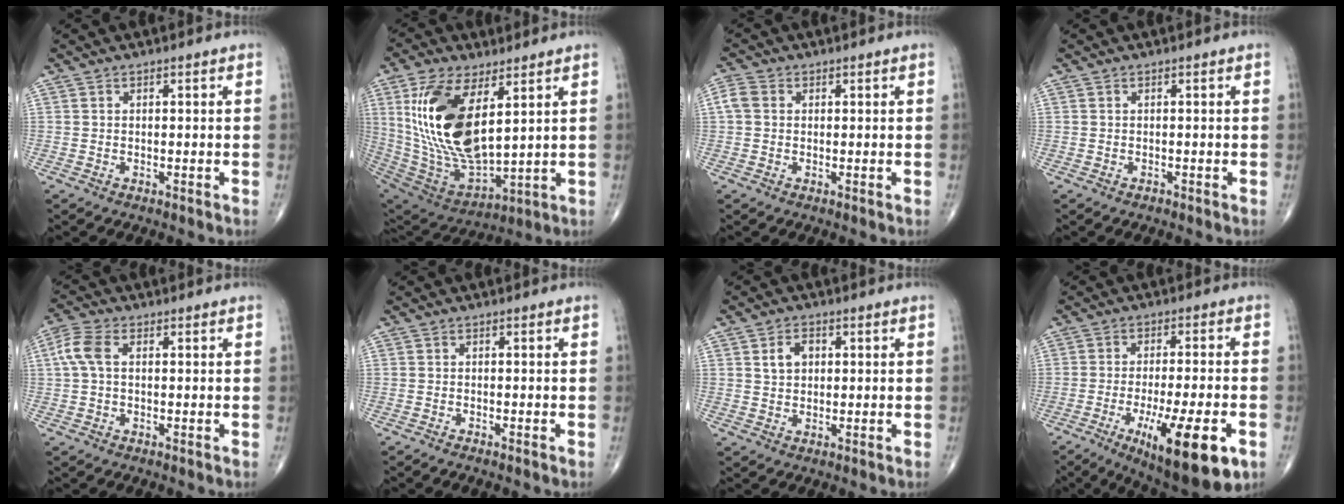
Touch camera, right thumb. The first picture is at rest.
{"total": 21.6, "force": [6.4, 10.1, 18.0], "torque": [-0.351, -0.033, 0.133]}
{"total": 3.0, "force": [0.4, 2.4, 1.7], "torque": [-0.041, 0.011, 0.005]}
{"total": 0.0}
{"total": 5.1, "force": [0.7, 2.9, 4.1], "torque": [-0.108, 0.017, 0.011]}
{"total": 0.9, "force": [-0.8, 0.0, 0.5], "torque": [-0.012, 0.000, -0.011]}
{"total": 3.8, "force": [1.0, 2.7, 2.5], "torque": [-0.032, 0.003, 0.017]}
{"total": 17.0, "force": [-6.9, 4.3, 14.9], "torque": [-0.212, 0.002, -0.095]}